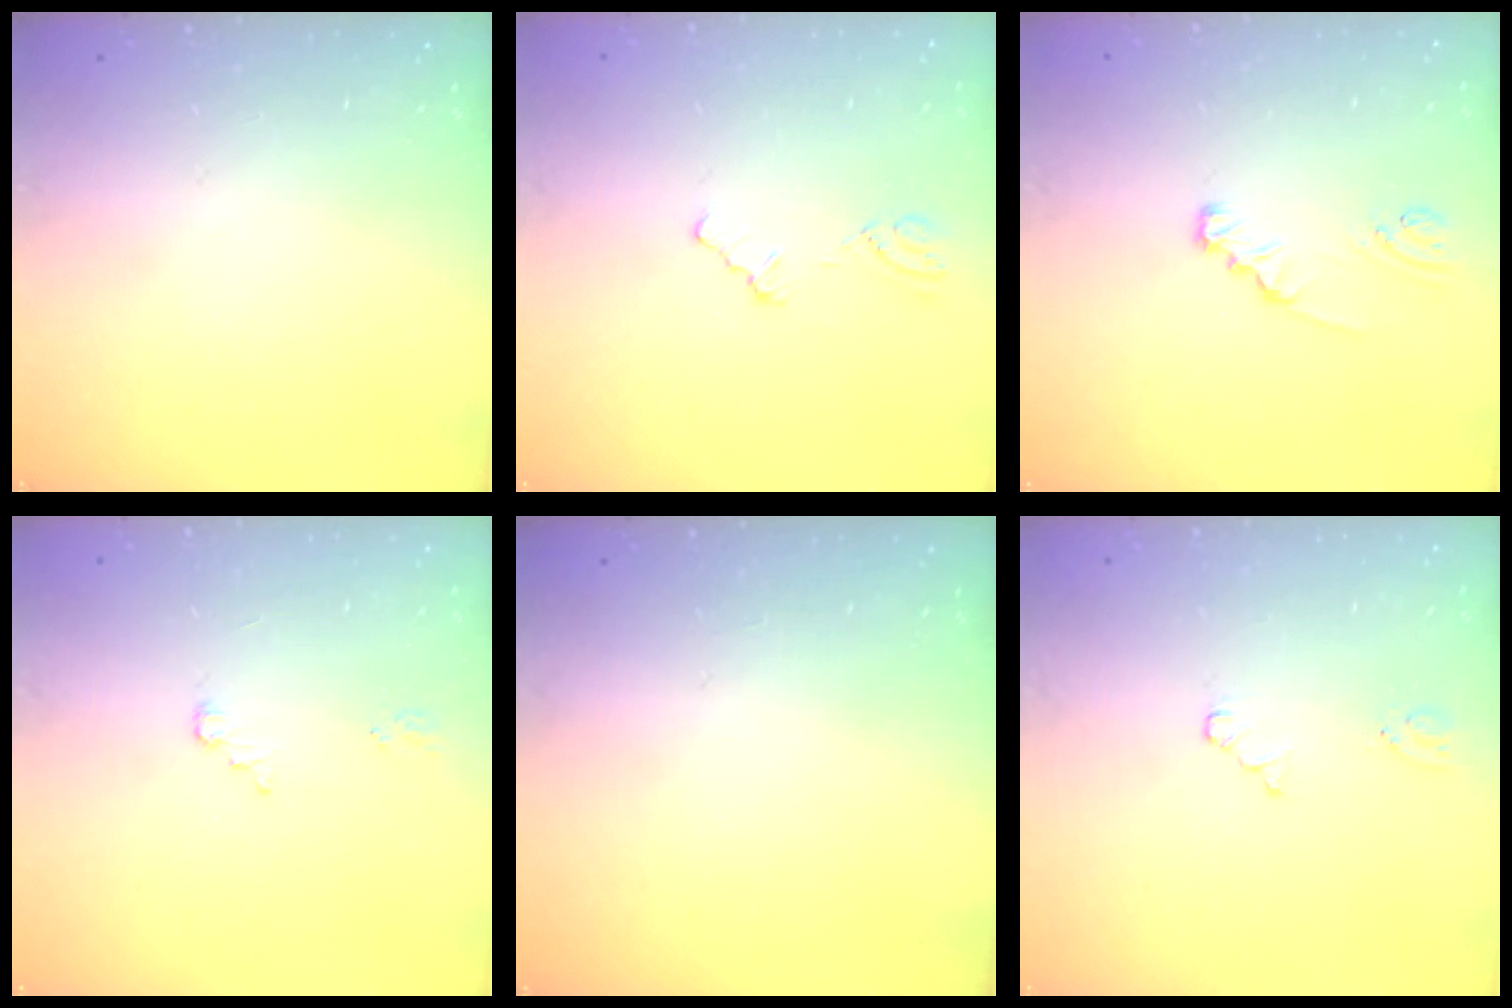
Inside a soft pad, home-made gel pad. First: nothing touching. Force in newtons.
{"total": 1.8, "press": 1.8, "slide": 0.3}
{"total": 2.1, "press": 2.1, "slide": 0.2}
{"total": 2.5, "press": 2.5, "slide": 0.1}
{"total": 0.0}
{"total": 3.4, "press": 3.4, "slide": 0.5}